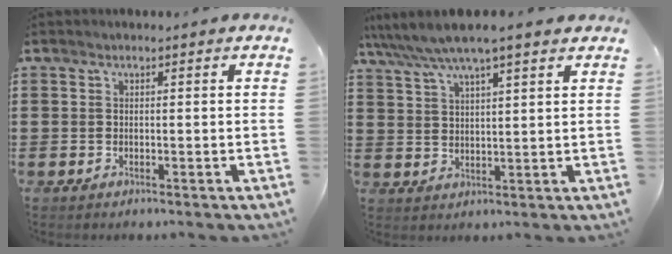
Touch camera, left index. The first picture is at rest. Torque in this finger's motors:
{"motor_torque": [2.14, 0.00, 0.18, 0.21]}